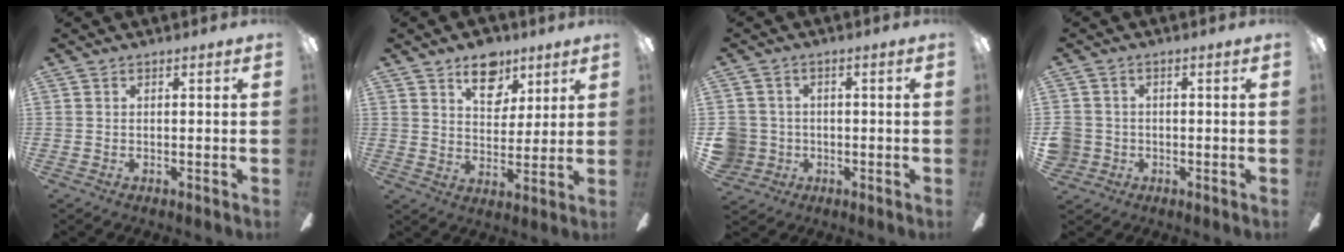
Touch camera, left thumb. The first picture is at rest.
{"total": 10.5, "force": [6.5, 6.6, 5.0], "torque": [-0.052, -0.029, 0.115]}
{"total": 5.7, "force": [-0.6, 5.6, 1.1], "torque": [-0.044, 0.009, -0.009]}
{"total": 4.1, "force": [-0.6, 3.9, 0.8], "torque": [-0.026, 0.010, -0.009]}